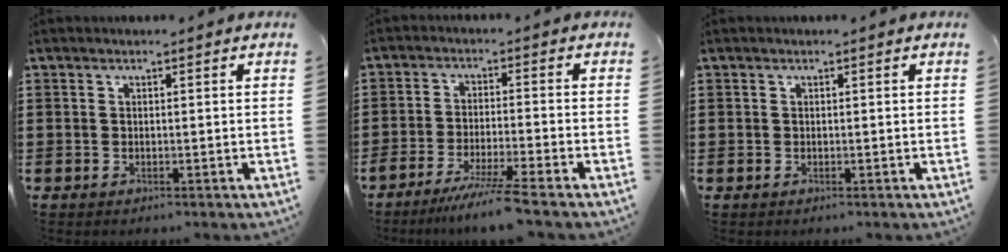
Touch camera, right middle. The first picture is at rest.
{"total": 5.5, "force": [-4.7, -0.7, 2.8], "torque": [-0.047, -0.018, -0.086]}
{"total": 0.0}